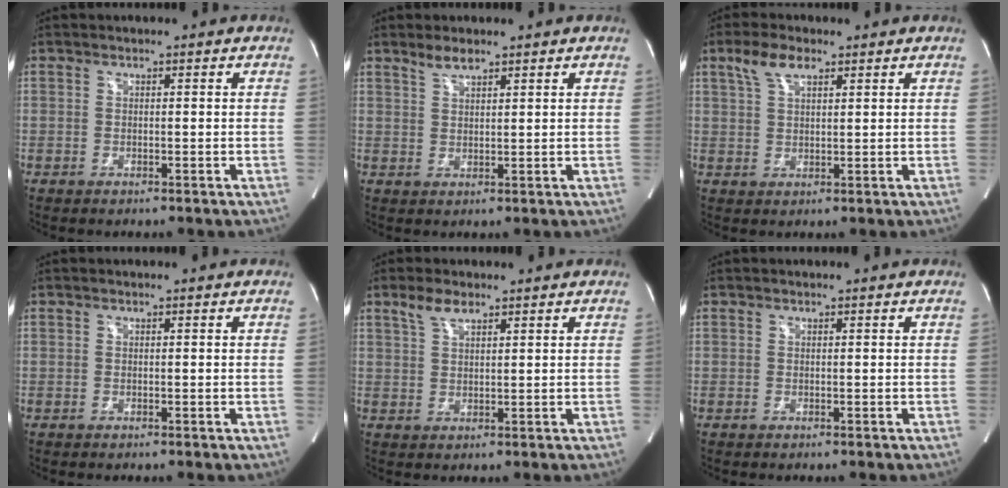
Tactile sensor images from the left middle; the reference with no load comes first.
{"total": 2.4, "force": [2.0, 0.5, 1.2], "torque": [-0.026, 0.004, 0.040]}
{"total": 4.7, "force": [2.9, 1.7, 3.3], "torque": [-0.075, 0.017, 0.060]}
{"total": 0.0}
{"total": 3.4, "force": [2.4, 1.1, 2.0], "torque": [-0.047, 0.009, 0.051]}
{"total": 0.0}